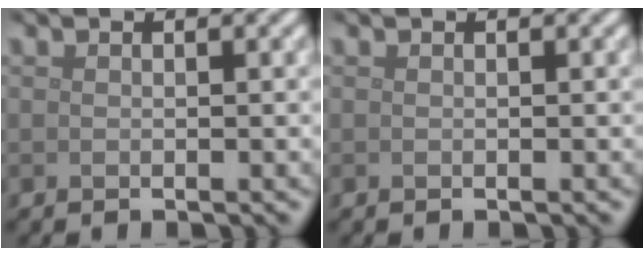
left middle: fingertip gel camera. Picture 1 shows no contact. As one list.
[{"total": 0.0}]